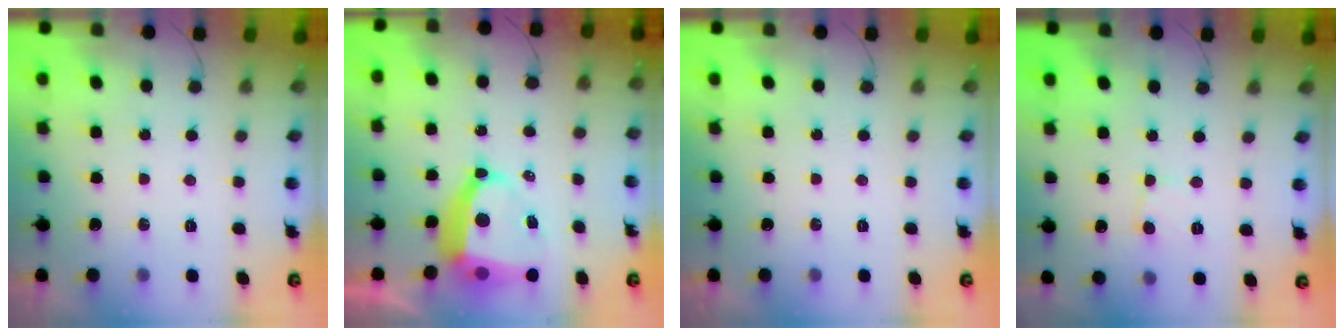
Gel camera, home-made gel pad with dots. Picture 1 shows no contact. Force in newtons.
{"total": 10.9, "press": 10.8, "slide": 1.2}
{"total": 0.0}
{"total": 3.0, "press": 3.0, "slide": 0.3}